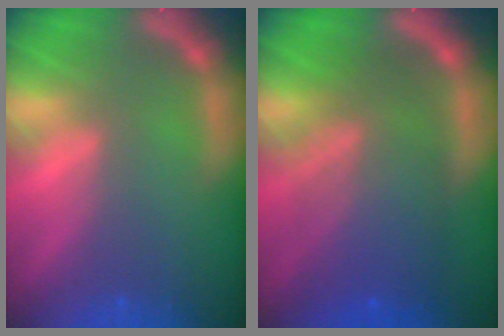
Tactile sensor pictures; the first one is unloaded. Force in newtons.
{"total": 9.1}